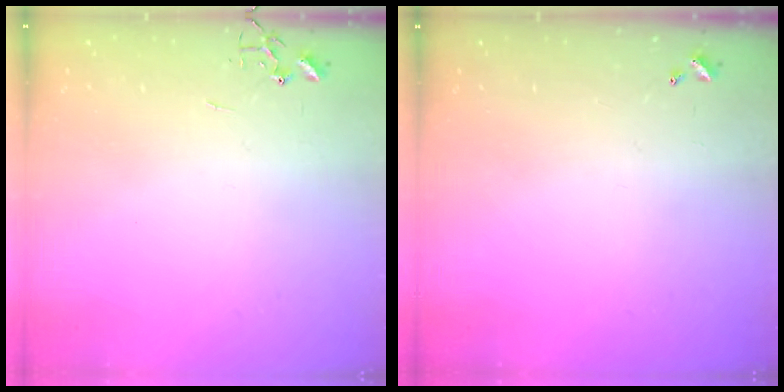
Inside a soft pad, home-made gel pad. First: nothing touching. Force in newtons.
{"total": 0.0}